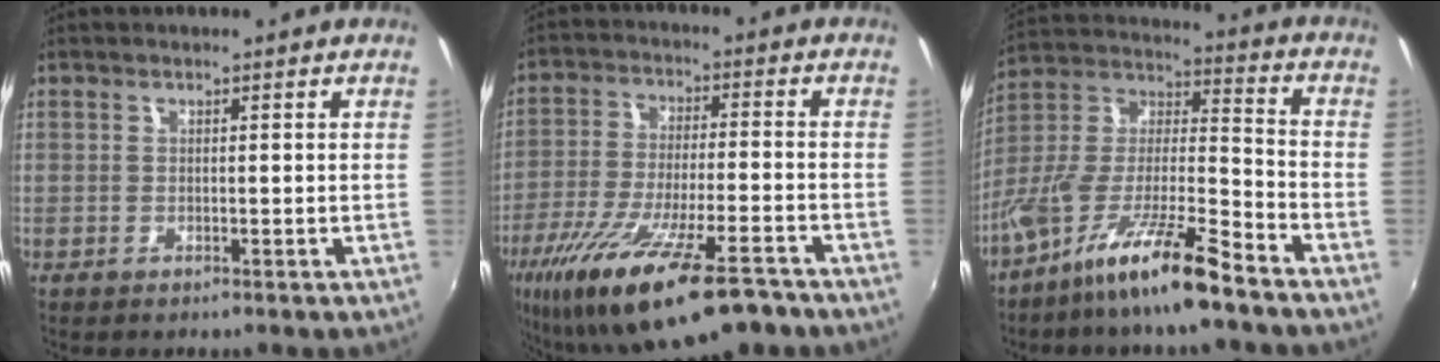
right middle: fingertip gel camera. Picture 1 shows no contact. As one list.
[{"total": 22.0, "force": [-15.0, 5.4, 15.2], "torque": [-0.294, -0.058, -0.245]}, {"total": 16.4, "force": [-11.5, 2.0, 11.5], "torque": [-0.214, -0.008, -0.218]}]